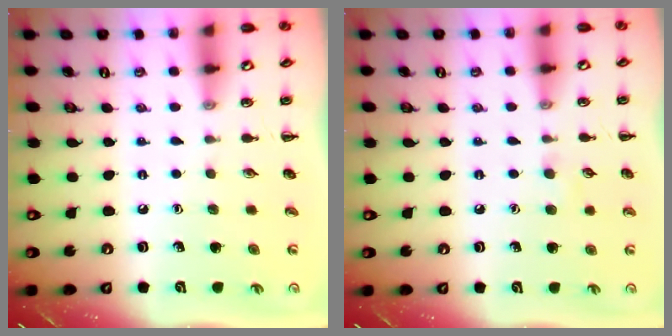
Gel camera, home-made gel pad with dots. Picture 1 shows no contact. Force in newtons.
{"total": 4.5, "press": 4.1, "slide": 1.7}